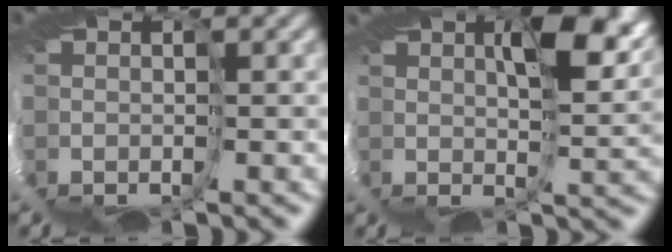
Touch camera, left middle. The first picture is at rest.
{"total": 7.3, "force": [4.8, 0.8, 5.5], "torque": [-0.109, 0.000, 0.076]}